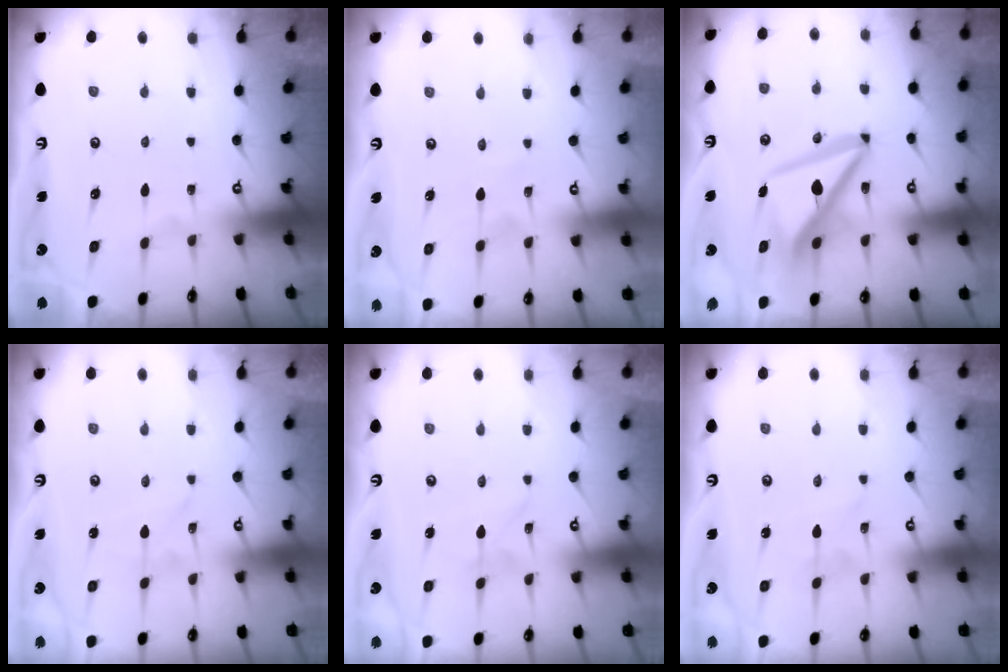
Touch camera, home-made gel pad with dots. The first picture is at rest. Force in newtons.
{"total": 1.4, "press": 1.3, "slide": 0.1}
{"total": 12.5, "press": 12.5, "slide": 1.2}
{"total": 1.9, "press": 1.9, "slide": 0.3}
{"total": 2.0, "press": 1.9, "slide": 0.2}
{"total": 3.7, "press": 3.7, "slide": 0.4}